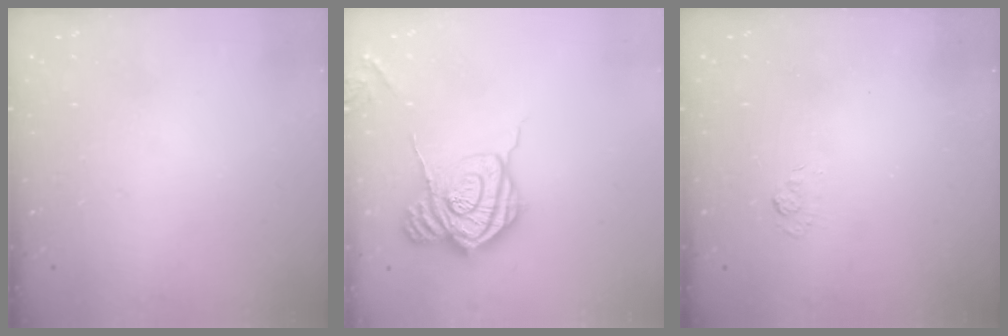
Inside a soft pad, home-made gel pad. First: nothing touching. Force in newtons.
{"total": 14.2, "press": 14.1, "slide": 0.8}
{"total": 2.7, "press": 2.3, "slide": 1.5}